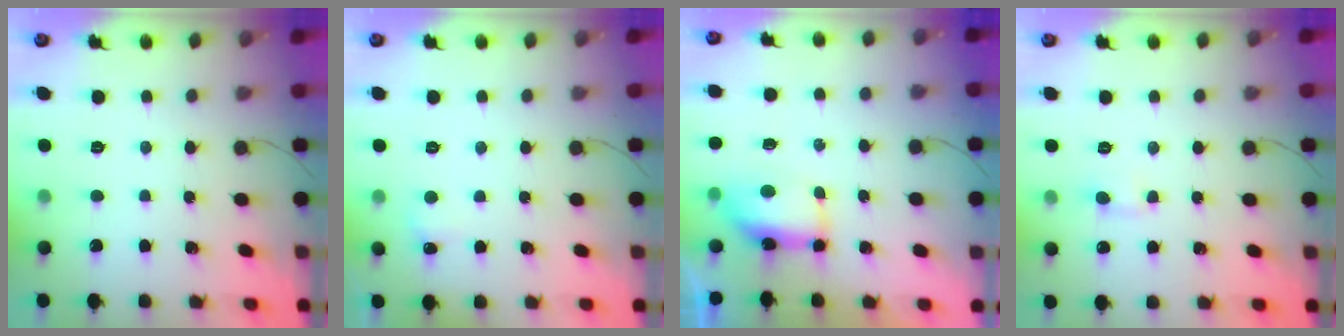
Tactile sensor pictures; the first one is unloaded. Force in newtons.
{"total": 3.6, "press": 3.5, "slide": 1.0}
{"total": 14.3, "press": 9.6, "slide": 10.6}
{"total": 2.3, "press": 2.0, "slide": 1.3}